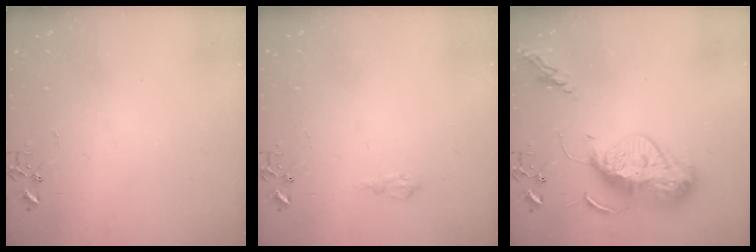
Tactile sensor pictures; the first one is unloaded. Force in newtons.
{"total": 5.2, "press": 5.1, "slide": 0.6}
{"total": 17.4, "press": 17.3, "slide": 1.9}